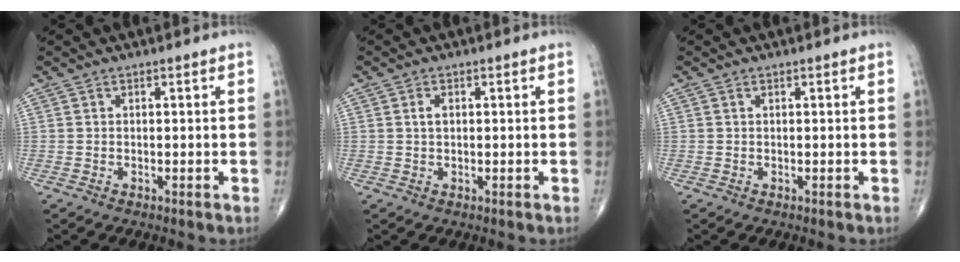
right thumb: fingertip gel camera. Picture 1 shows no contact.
{"total": 1.5, "force": [0.4, 0.9, 1.2], "torque": [-0.022, 0.002, 0.005]}
{"total": 0.0}